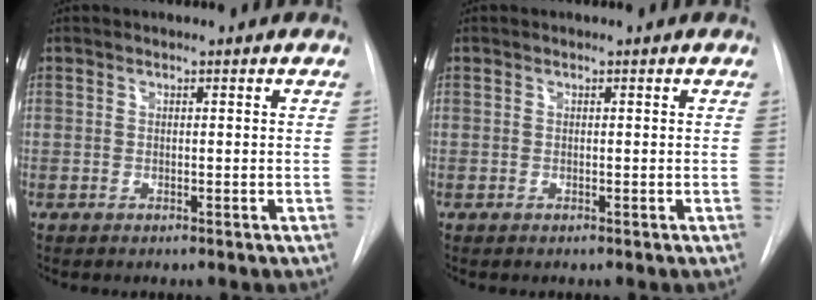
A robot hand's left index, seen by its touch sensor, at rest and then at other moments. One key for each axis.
{"total": 0.0}